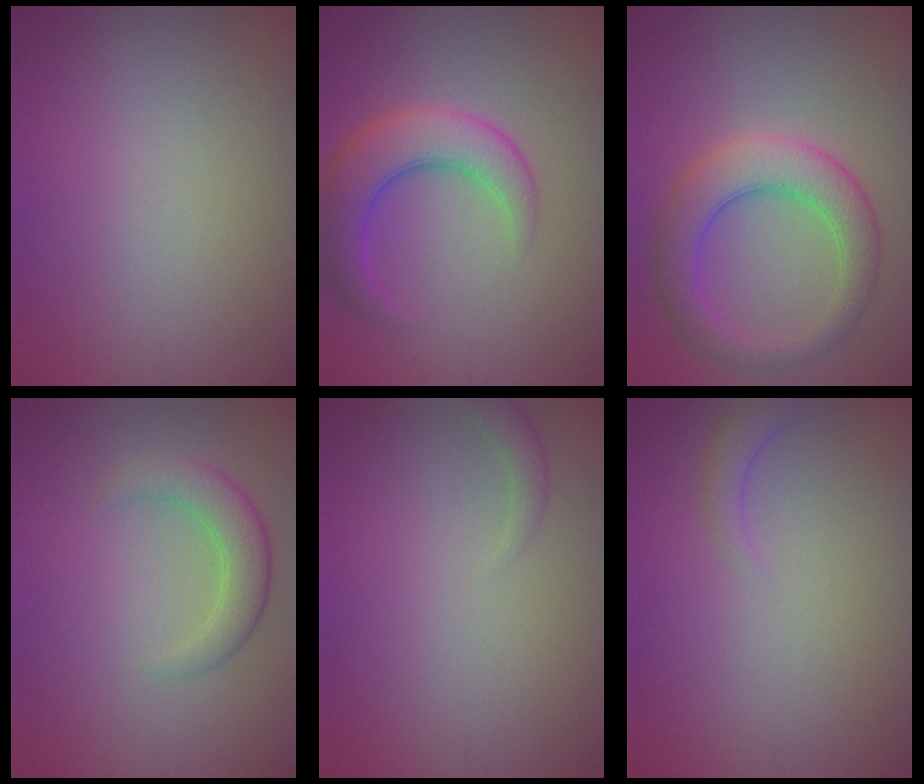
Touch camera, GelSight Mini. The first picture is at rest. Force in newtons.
{"total": 5.9, "press": 5.9, "slide": 0.2}
{"total": 5.9, "press": 5.9, "slide": 0.1}
{"total": 3.3, "press": 3.3, "slide": 0.3}
{"total": 1.5, "press": 1.5, "slide": 0.1}
{"total": 1.4, "press": 1.4, "slide": 0.2}